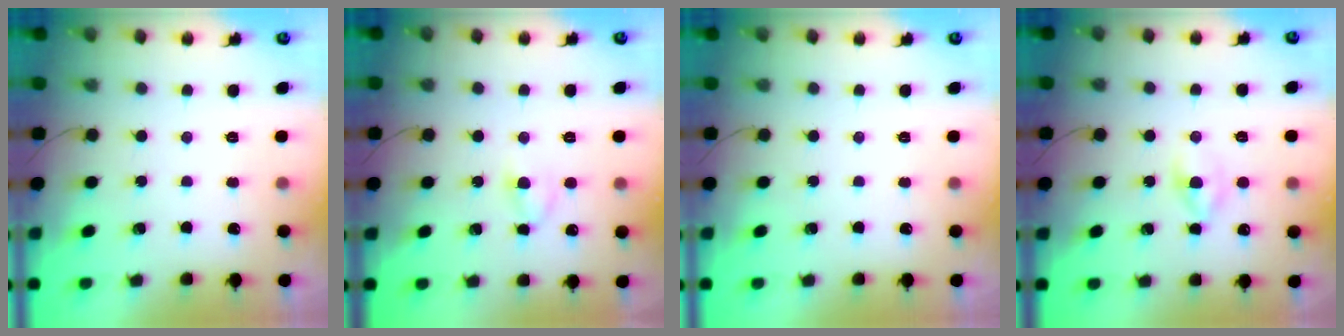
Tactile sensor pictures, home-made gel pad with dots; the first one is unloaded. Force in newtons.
{"total": 3.5, "press": 3.3, "slide": 1.3}
{"total": 0.0}
{"total": 2.4, "press": 2.1, "slide": 1.2}